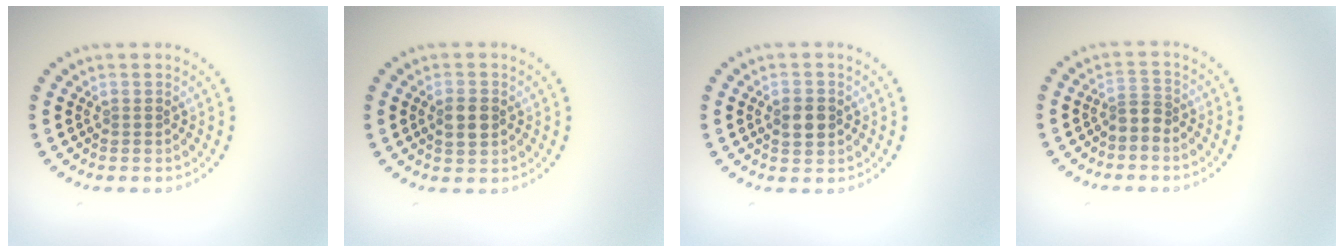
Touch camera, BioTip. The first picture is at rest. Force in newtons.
{"total": 2.2, "press": 2.2, "slide": 0.2}
{"total": 2.6, "press": 2.6, "slide": 0.1}
{"total": 1.9, "press": 1.3, "slide": 1.3}